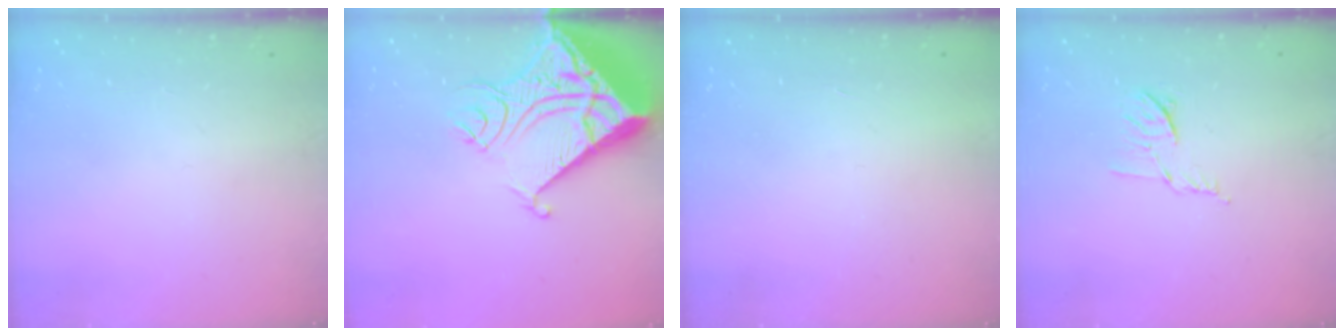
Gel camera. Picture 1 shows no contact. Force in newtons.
{"total": 19.5, "press": 19.4, "slide": 2.7}
{"total": 1.7, "press": 1.7, "slide": 0.1}
{"total": 6.5, "press": 6.4, "slide": 1.0}